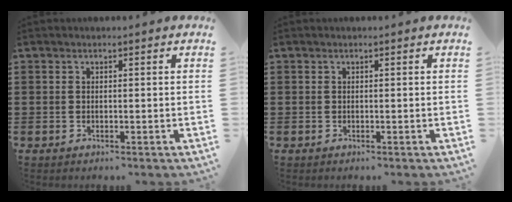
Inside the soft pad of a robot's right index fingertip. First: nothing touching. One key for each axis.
{"total": 0.0}